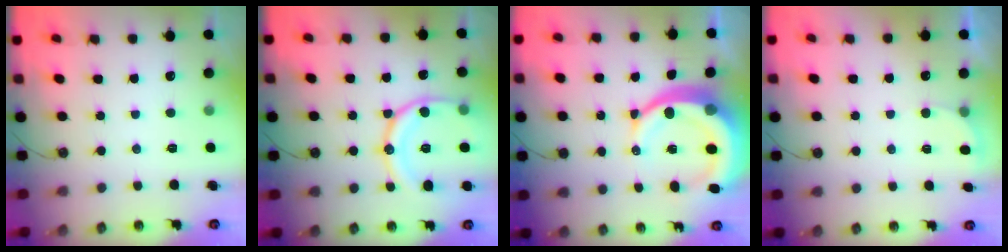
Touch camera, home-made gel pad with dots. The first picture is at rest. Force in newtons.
{"total": 15.9, "press": 15.8, "slide": 1.7}
{"total": 16.9, "press": 16.8, "slide": 1.9}
{"total": 3.0, "press": 2.8, "slide": 1.0}